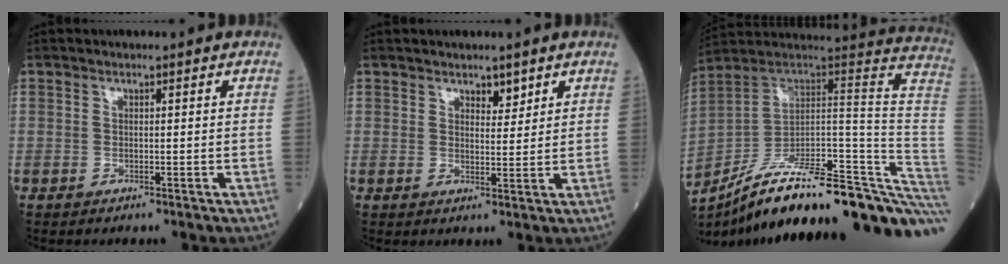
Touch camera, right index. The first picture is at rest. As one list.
[{"total": 2.3, "force": [1.7, 1.0, 1.2], "torque": [-0.016, -0.003, 0.029]}, {"total": 32.0, "force": [-23.6, 3.0, 21.4], "torque": [-0.198, 0.000, -0.335]}]